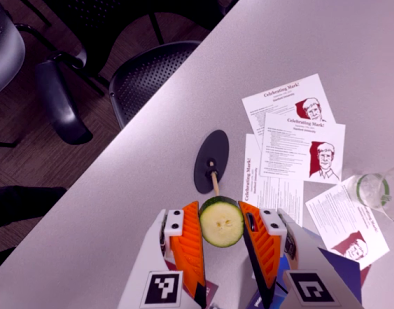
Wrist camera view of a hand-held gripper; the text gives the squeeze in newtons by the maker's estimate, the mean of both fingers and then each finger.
{"total": 9.2, "left": 8.9, "right": 9.6}